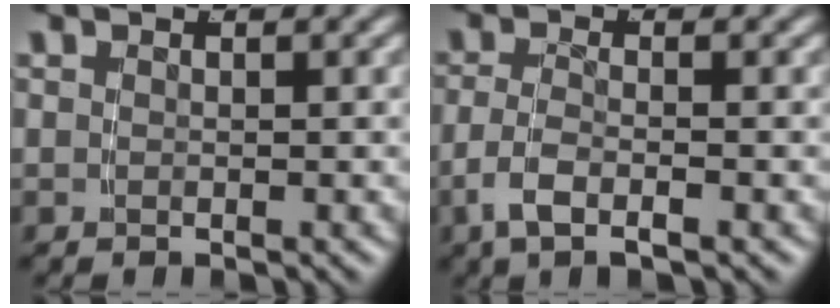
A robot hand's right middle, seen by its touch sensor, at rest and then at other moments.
{"total": 2.9, "force": [-1.5, 0.8, 2.4], "torque": [-0.056, -0.015, -0.018]}